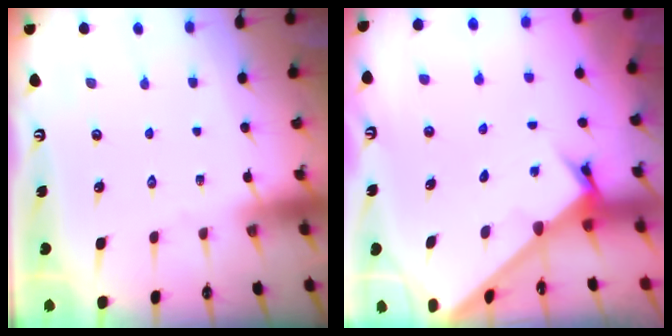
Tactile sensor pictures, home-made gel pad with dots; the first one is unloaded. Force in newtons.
{"total": 2.6, "press": 2.6, "slide": 0.3}